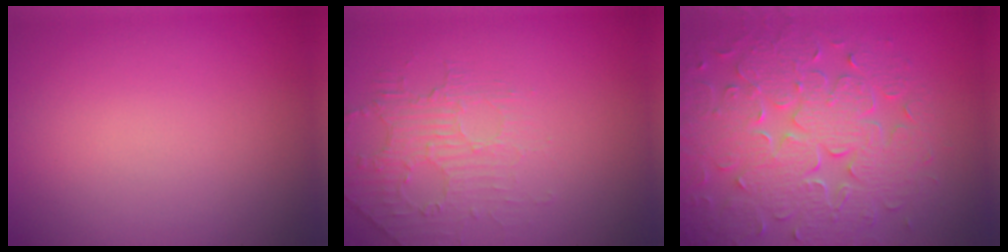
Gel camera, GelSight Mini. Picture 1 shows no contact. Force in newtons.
{"total": 2.1, "press": 1.2, "slide": 1.7}
{"total": 8.9, "press": 6.5, "slide": 6.1}